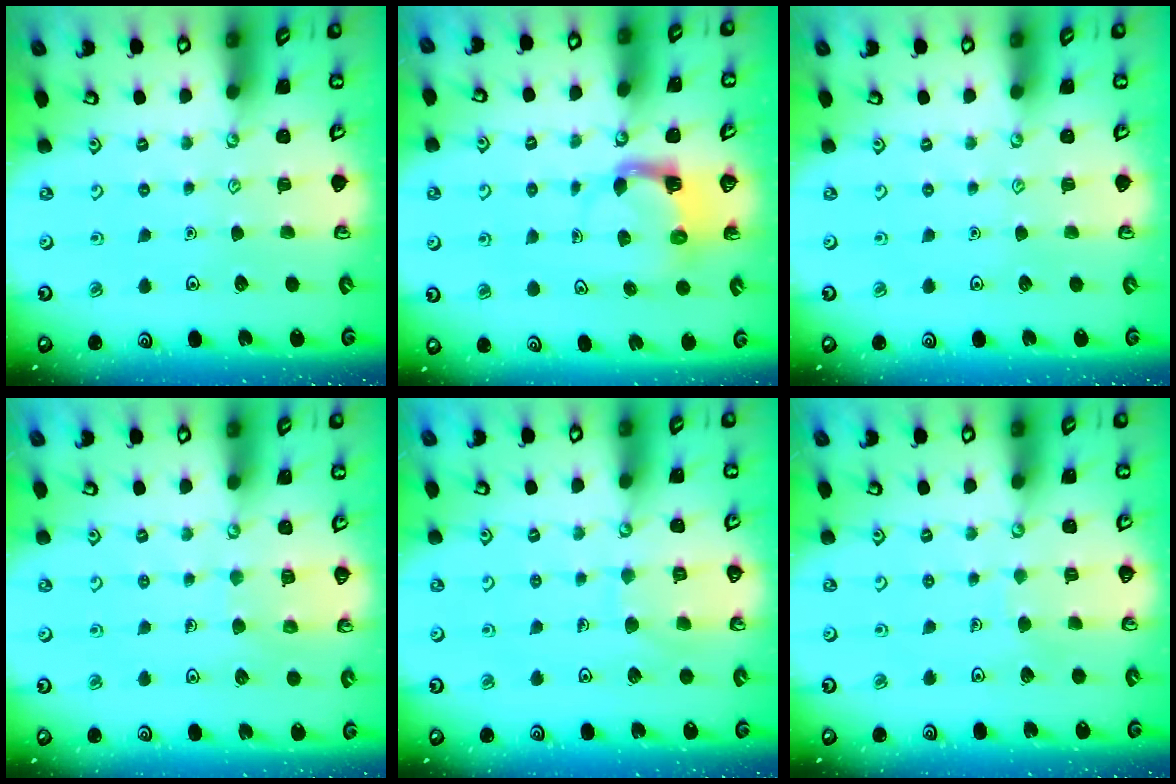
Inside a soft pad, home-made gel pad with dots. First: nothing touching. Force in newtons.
{"total": 3.9, "press": 3.9, "slide": 0.6}
{"total": 0.0}
{"total": 6.5, "press": 6.4, "slide": 0.5}
{"total": 7.3, "press": 7.3, "slide": 0.7}
{"total": 2.2, "press": 2.2, "slide": 0.1}